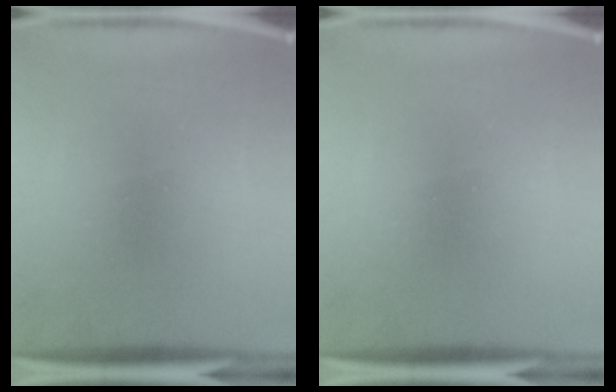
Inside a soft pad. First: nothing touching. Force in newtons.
{"total": 0.0}